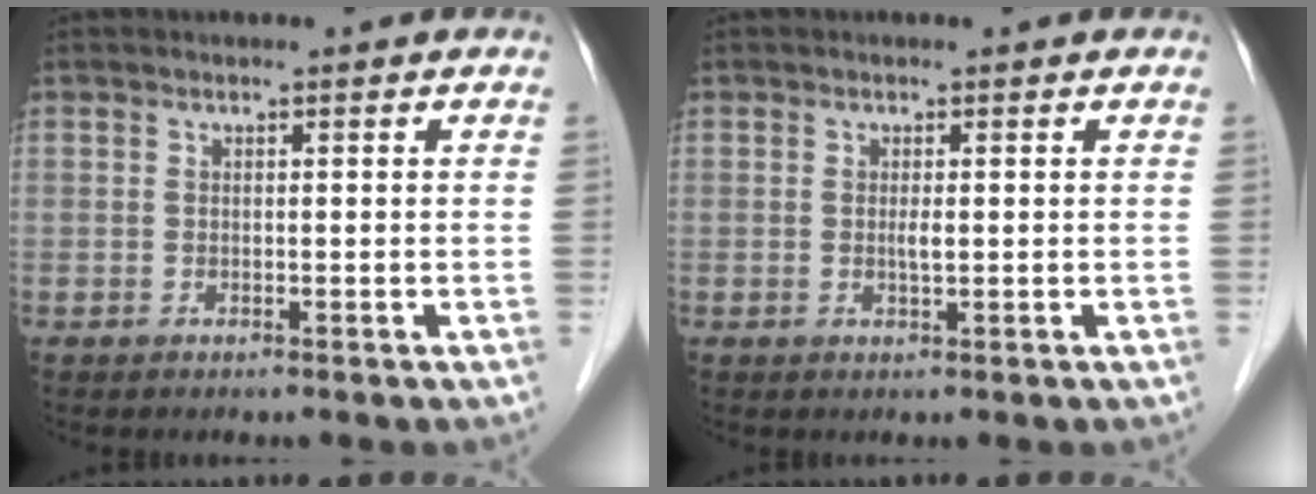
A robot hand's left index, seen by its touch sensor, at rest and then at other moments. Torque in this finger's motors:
{"motor_torque": [0.48, 0.23, 0.05, 0.03]}